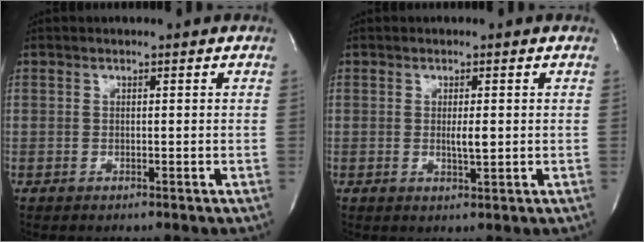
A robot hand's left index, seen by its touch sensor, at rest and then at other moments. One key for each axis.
{"total": 2.3, "fx": 0.1, "fy": 0.3, "fz": 2.2, "tx": -0.041, "ty": -0.004, "tz": 0.002}